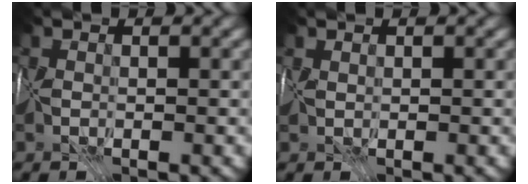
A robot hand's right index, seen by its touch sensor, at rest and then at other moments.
{"total": 1.0, "force": [0.6, 0.7, 0.3], "torque": [-0.011, 0.003, 0.018]}